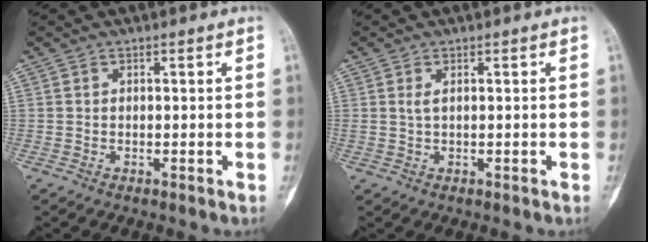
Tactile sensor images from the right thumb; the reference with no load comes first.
{"total": 1.1, "force": [0.4, 0.4, 1.0], "torque": [-0.026, 0.004, 0.011]}